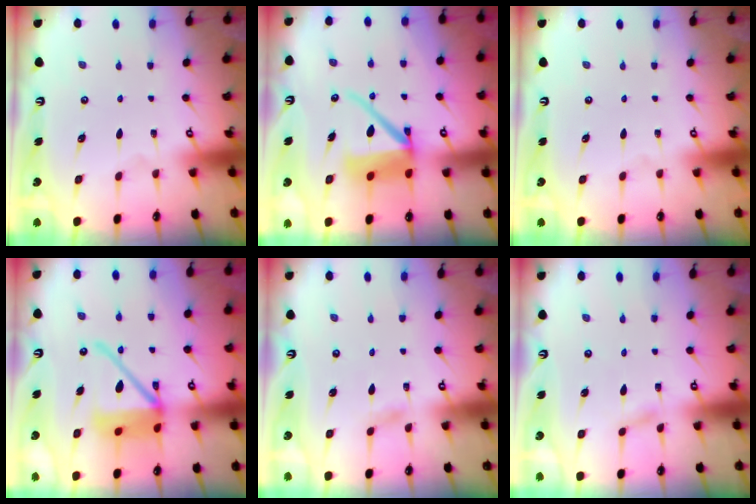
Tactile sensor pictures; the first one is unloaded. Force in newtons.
{"total": 11.1, "press": 11.0, "slide": 1.5}
{"total": 0.0}
{"total": 15.5, "press": 15.4, "slide": 2.0}
{"total": 3.0, "press": 3.0, "slide": 0.3}
{"total": 2.3, "press": 2.3, "slide": 0.1}